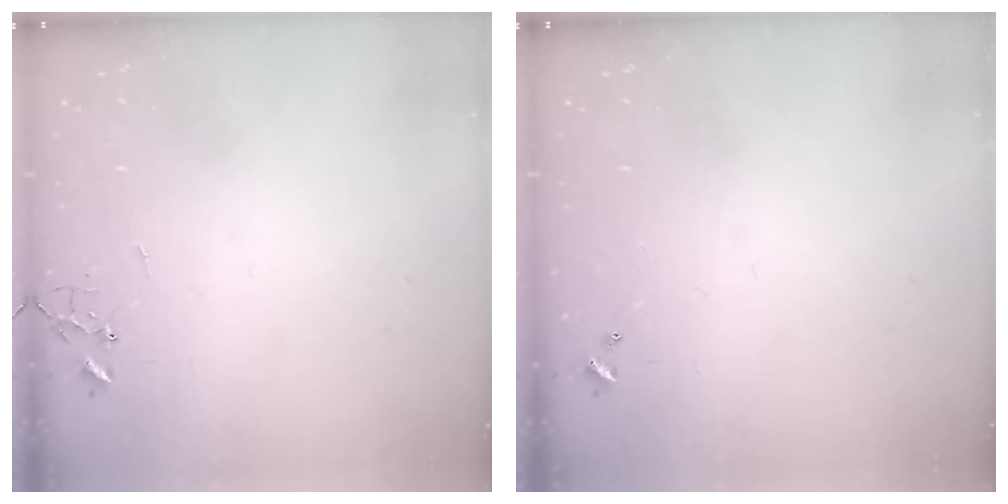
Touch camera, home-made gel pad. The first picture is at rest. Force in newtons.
{"total": 0.0}